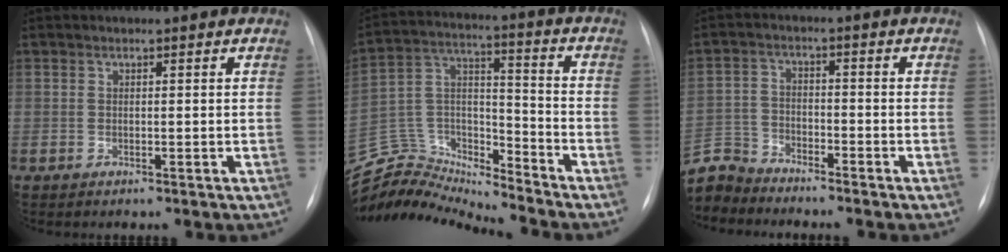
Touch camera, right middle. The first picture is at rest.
{"total": 15.2, "force": [-15.2, 0.6, 0.1], "torque": [0.001, 0.065, -0.275]}
{"total": 7.3, "force": [-7.2, 1.5, -0.3], "torque": [0.001, 0.005, -0.147]}